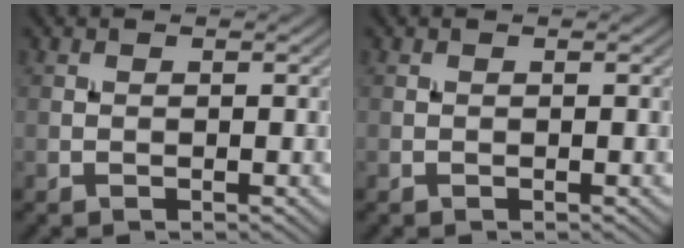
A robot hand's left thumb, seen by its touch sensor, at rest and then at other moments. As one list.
[{"total": 0.0}]